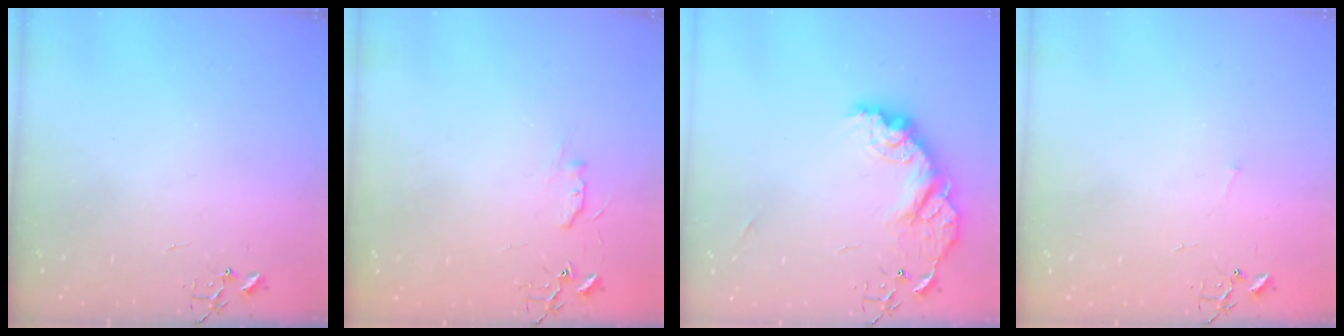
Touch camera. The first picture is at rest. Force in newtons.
{"total": 5.6, "press": 5.6, "slide": 0.7}
{"total": 14.5, "press": 14.5, "slide": 0.6}
{"total": 2.8, "press": 2.8, "slide": 0.3}